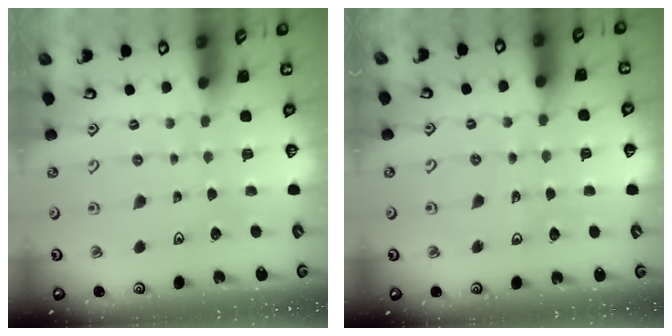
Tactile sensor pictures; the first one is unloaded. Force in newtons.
{"total": 5.1, "press": 4.4, "slide": 2.6}